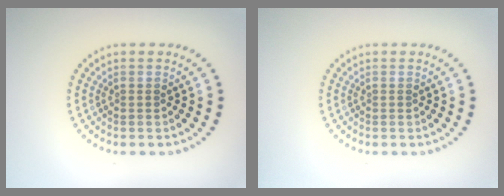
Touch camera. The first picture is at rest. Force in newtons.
{"total": 0.0}